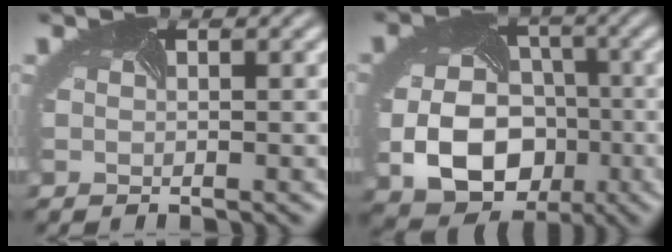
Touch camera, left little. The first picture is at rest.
{"total": 10.1, "force": [-2.4, 7.7, 5.9], "torque": [-0.101, -0.029, -0.038]}